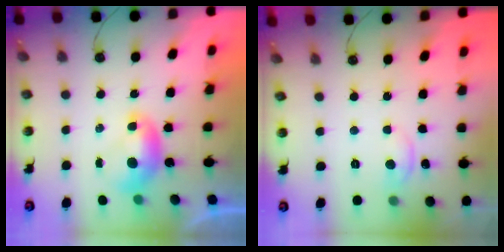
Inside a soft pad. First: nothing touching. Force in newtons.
{"total": 0.9, "press": 0.8, "slide": 0.4}